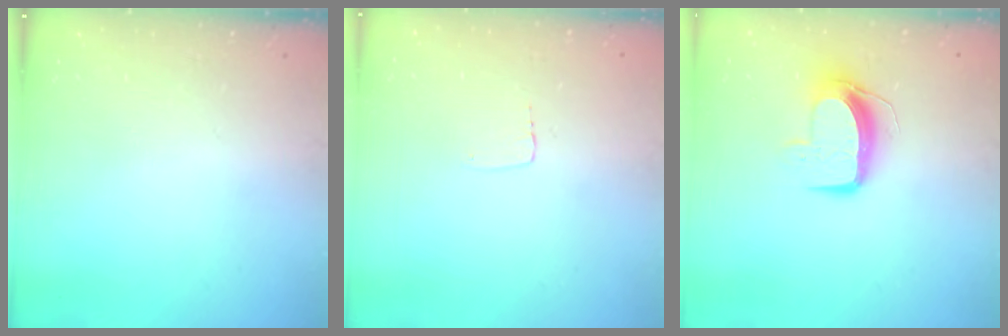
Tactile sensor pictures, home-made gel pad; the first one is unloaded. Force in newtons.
{"total": 2.3, "press": 2.3, "slide": 0.1}
{"total": 9.7, "press": 9.7, "slide": 0.6}